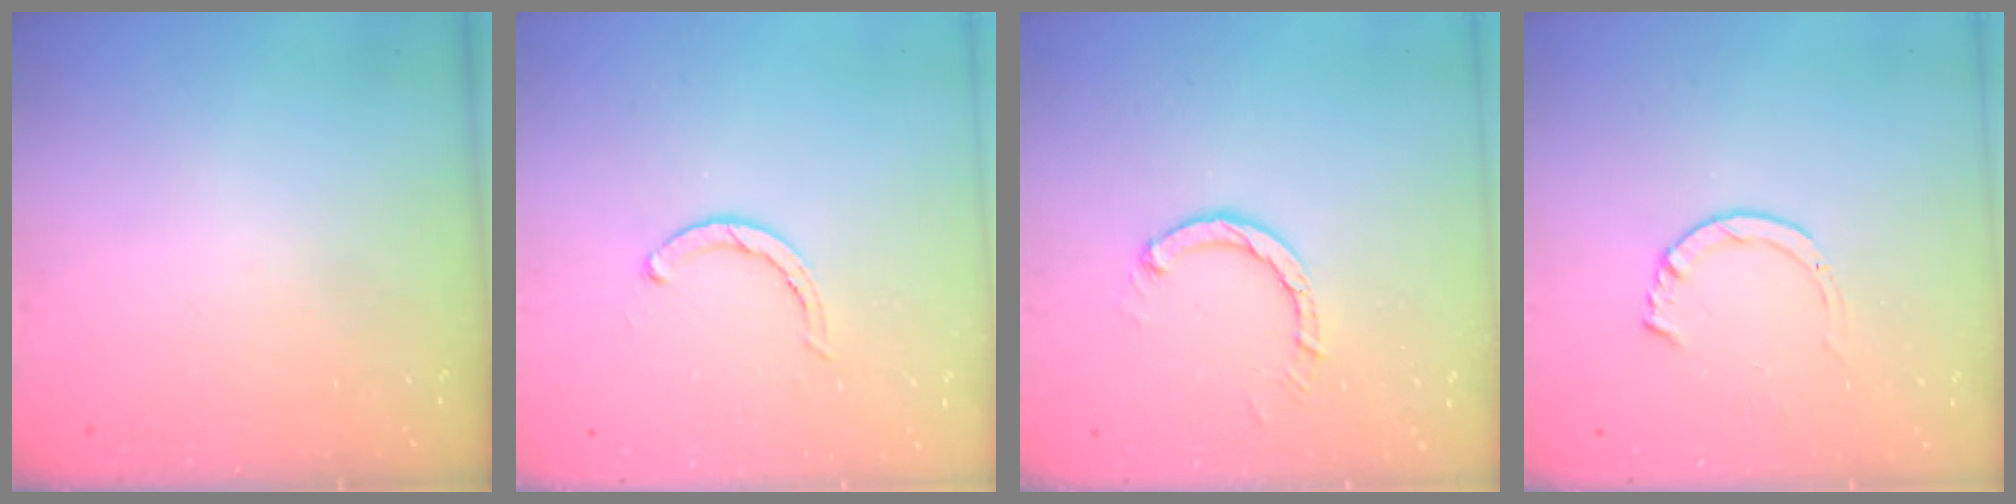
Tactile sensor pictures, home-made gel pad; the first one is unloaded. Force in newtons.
{"total": 2.8, "press": 2.8, "slide": 0.2}
{"total": 3.0, "press": 3.0, "slide": 0.3}
{"total": 3.5, "press": 3.5, "slide": 0.4}